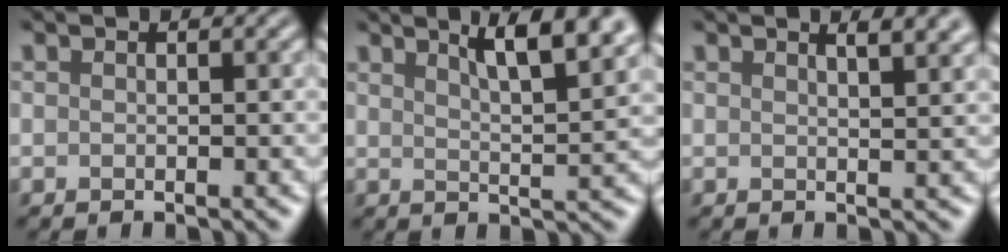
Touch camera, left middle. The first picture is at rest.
{"total": 7.2, "force": [4.5, 1.8, 5.3], "torque": [-0.051, 0.025, 0.052]}
{"total": 4.8, "force": [3.0, 1.9, 3.2], "torque": [-0.007, 0.032, 0.014]}